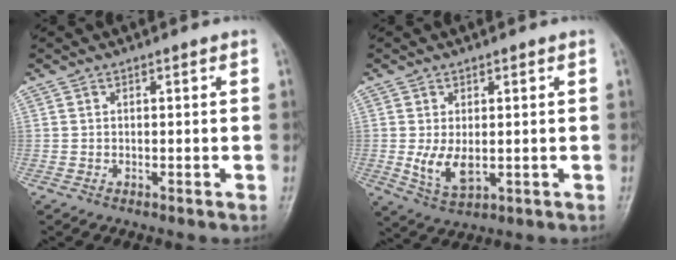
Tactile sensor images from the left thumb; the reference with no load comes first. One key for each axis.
{"total": 5.7, "fx": -0.1, "fy": 3.1, "fz": 4.8, "tx": -0.089, "ty": -0.015, "tz": 0.009}